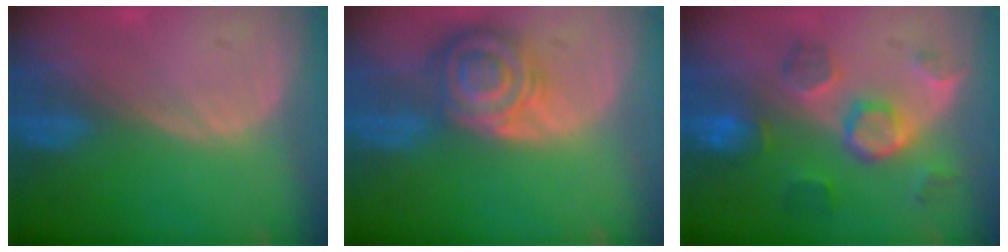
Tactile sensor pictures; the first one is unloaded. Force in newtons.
{"total": 8.3, "press": 7.2, "slide": 4.1}
{"total": 8.7, "press": 7.9, "slide": 3.7}